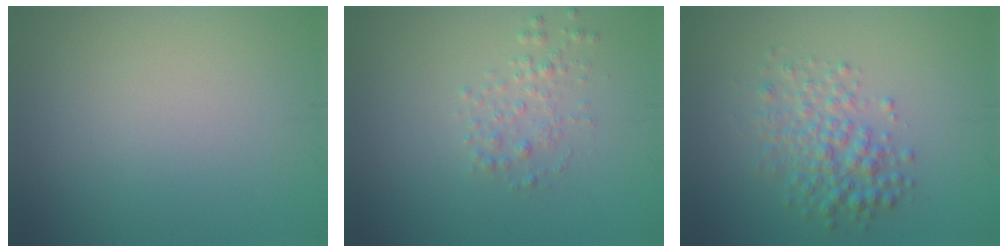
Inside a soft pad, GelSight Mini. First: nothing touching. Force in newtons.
{"total": 1.6, "press": 1.6, "slide": 0.0}
{"total": 3.7, "press": 3.7, "slide": 0.0}